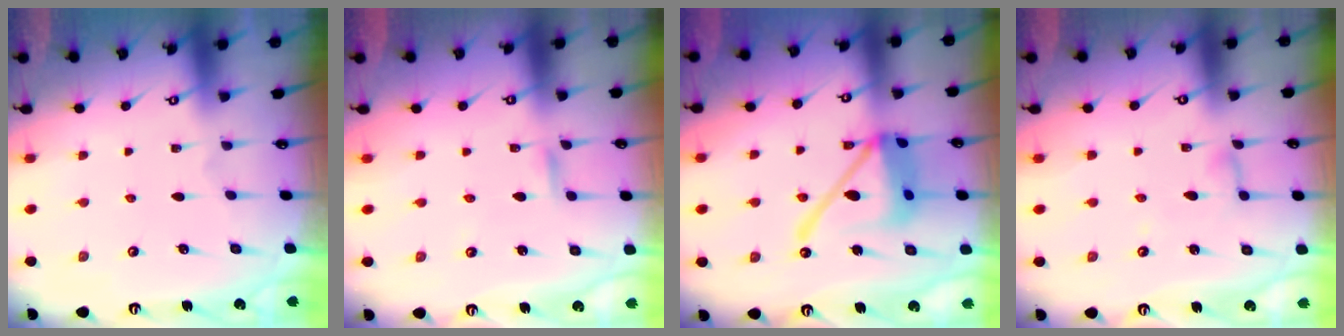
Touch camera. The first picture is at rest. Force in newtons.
{"total": 2.4, "press": 2.4, "slide": 0.2}
{"total": 16.9, "press": 16.8, "slide": 1.7}
{"total": 3.6, "press": 3.6, "slide": 0.2}